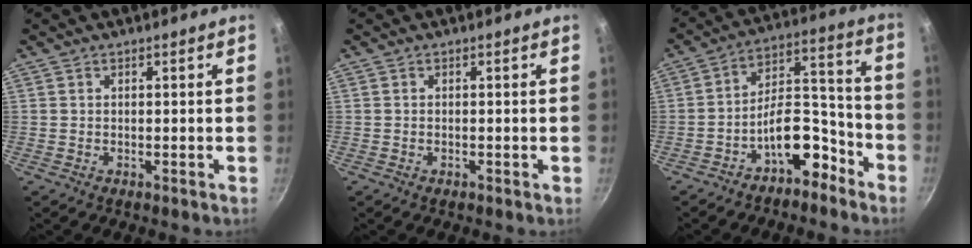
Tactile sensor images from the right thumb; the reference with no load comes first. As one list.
[{"total": 0.0}, {"total": 10.9, "force": [-6.5, 5.3, 6.9], "torque": [-0.100, 0.087, -0.114]}]